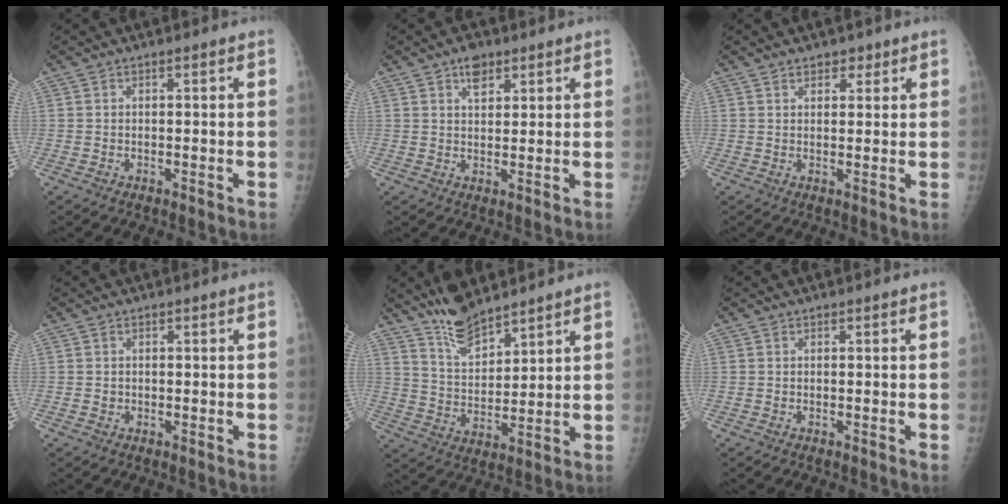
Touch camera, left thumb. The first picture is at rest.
{"total": 3.9, "force": [2.4, 2.2, 2.2], "torque": [-0.020, -0.011, 0.038]}
{"total": 2.5, "force": [1.7, 1.5, 1.0], "torque": [0.006, -0.009, 0.024]}
{"total": 0.9, "force": [-0.2, 0.8, 0.3], "torque": [-0.001, 0.002, -0.001]}
{"total": 8.9, "force": [7.7, 2.5, 3.6], "torque": [-0.052, -0.051, 0.156]}
{"total": 0.0}